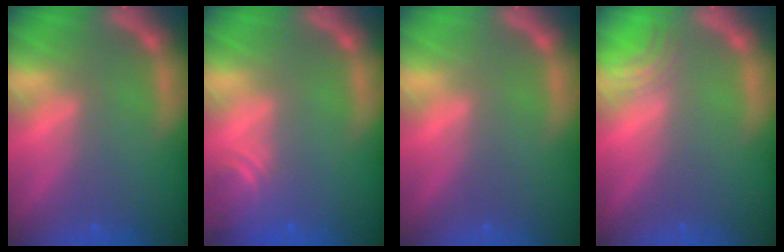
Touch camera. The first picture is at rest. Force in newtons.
{"total": 3.0}
{"total": 0.0}
{"total": 2.0}